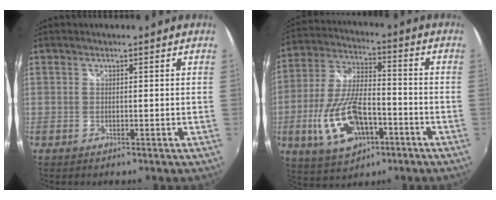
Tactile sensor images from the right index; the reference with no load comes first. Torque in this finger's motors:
{"motor_torque": [1.30, -0.84, 0.50, 0.21]}